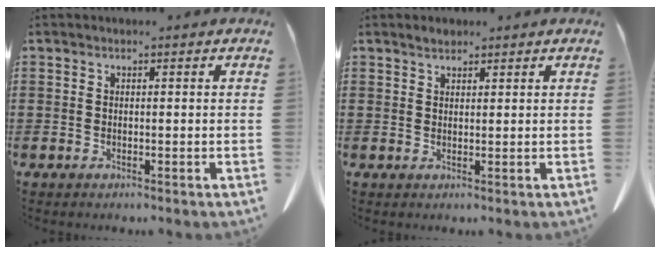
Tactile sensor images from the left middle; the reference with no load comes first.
{"total": 1.3, "force": [1.2, 0.3, 0.2], "torque": [-0.006, 0.002, 0.024]}